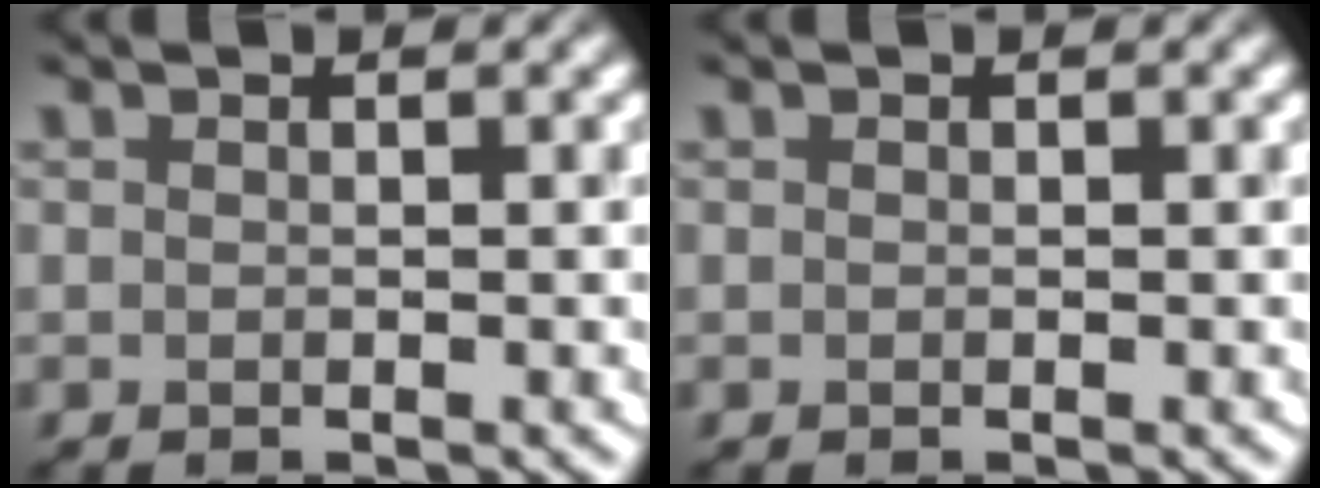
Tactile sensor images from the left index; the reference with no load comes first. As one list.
[{"total": 0.0}]